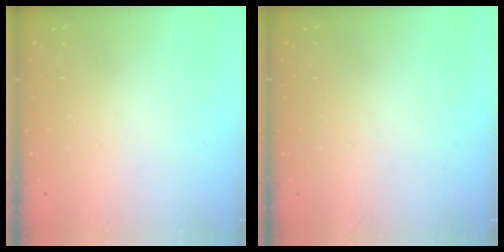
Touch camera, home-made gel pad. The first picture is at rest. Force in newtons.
{"total": 0.0}